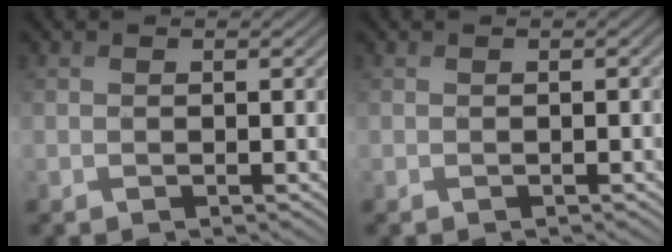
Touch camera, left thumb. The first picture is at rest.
{"total": 0.5, "force": [-0.1, 0.1, 0.5], "torque": [-0.007, 0.002, 0.000]}